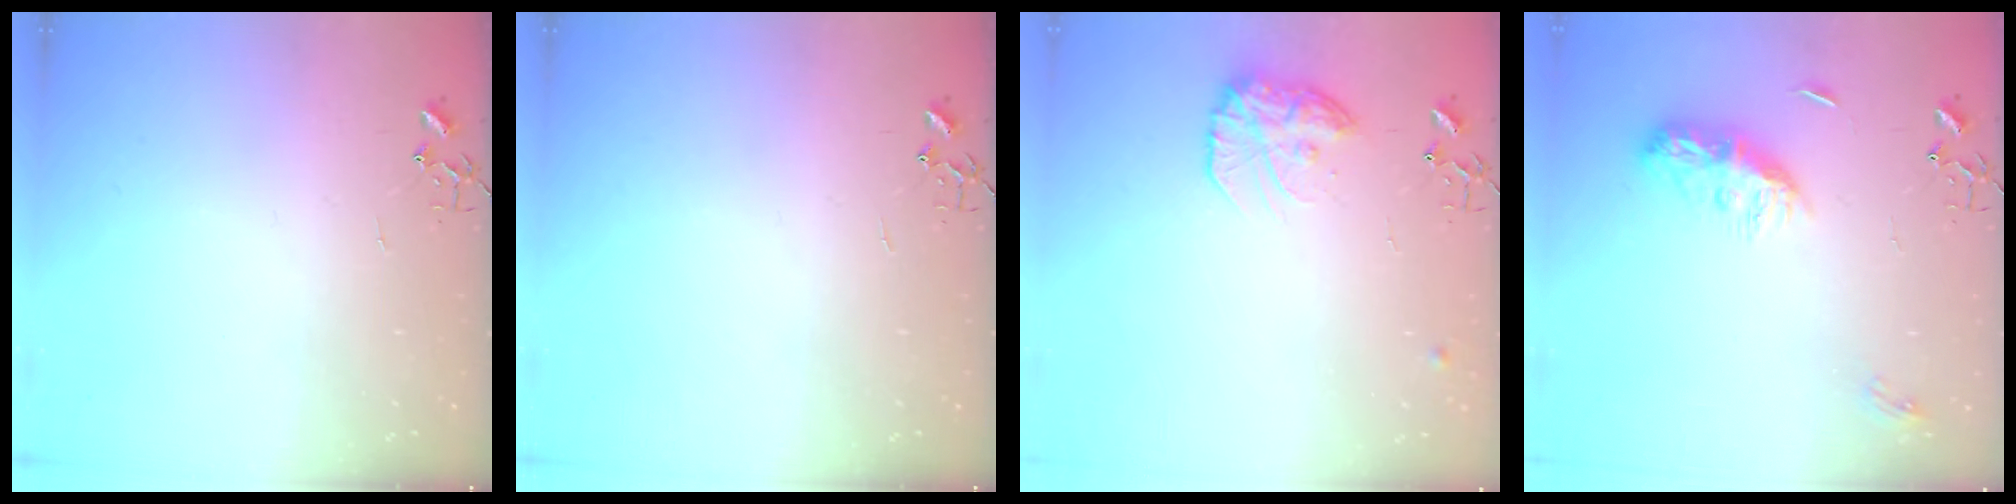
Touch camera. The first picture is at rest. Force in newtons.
{"total": 0.0}
{"total": 14.7, "press": 14.7, "slide": 1.0}
{"total": 10.4, "press": 10.4, "slide": 0.0}